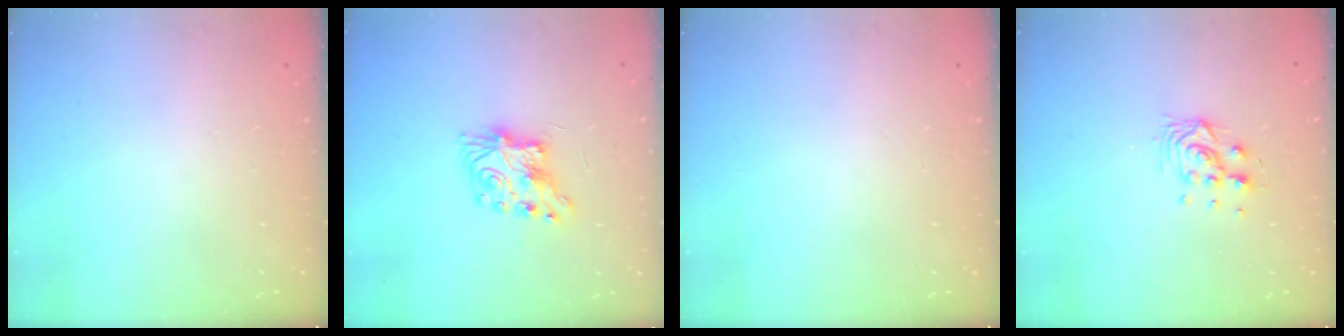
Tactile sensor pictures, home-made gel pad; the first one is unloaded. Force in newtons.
{"total": 8.1, "press": 8.1, "slide": 0.3}
{"total": 0.0}
{"total": 6.9, "press": 6.9, "slide": 0.7}